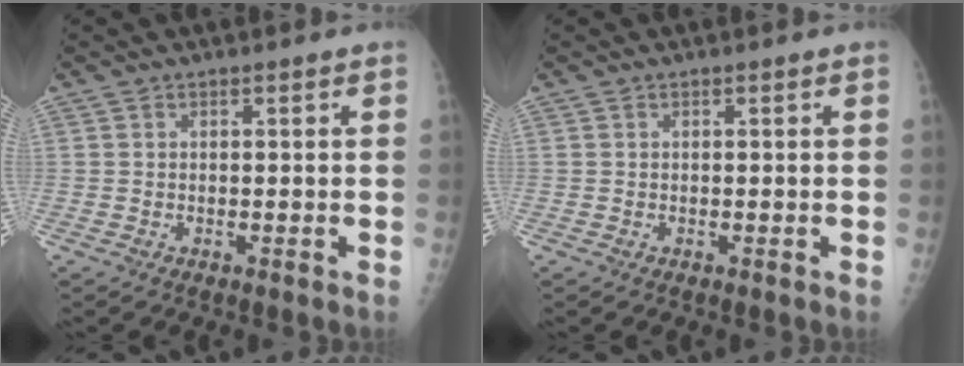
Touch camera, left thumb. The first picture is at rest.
{"total": 0.0}